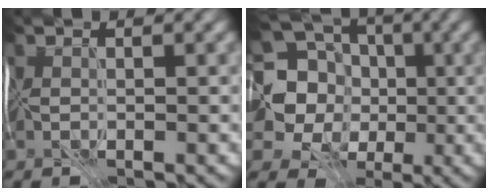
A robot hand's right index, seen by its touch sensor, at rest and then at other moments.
{"total": 12.9, "force": [1.8, 12.0, 4.5], "torque": [-0.147, 0.031, 0.012]}